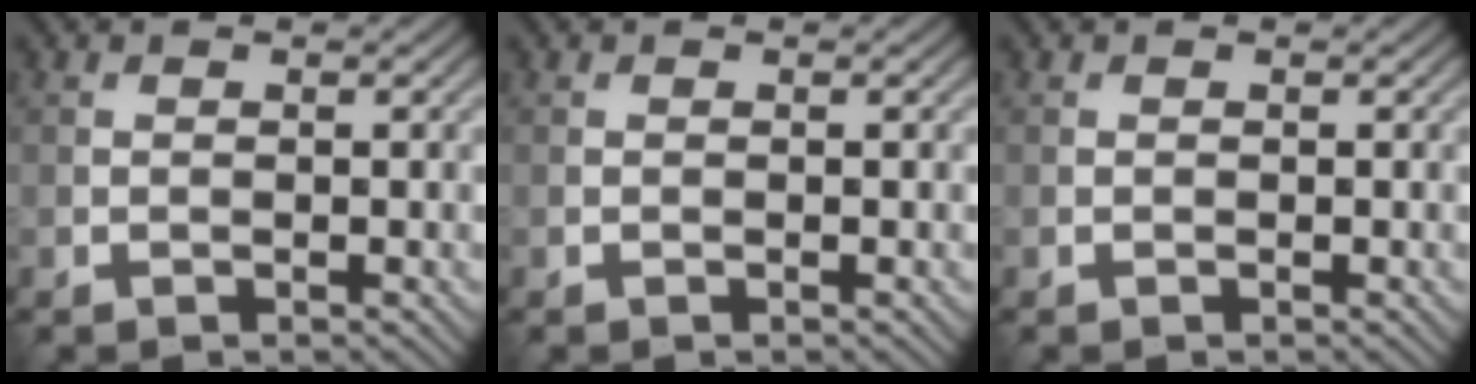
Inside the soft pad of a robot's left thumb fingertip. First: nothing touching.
{"total": 0.0}
{"total": 0.0}